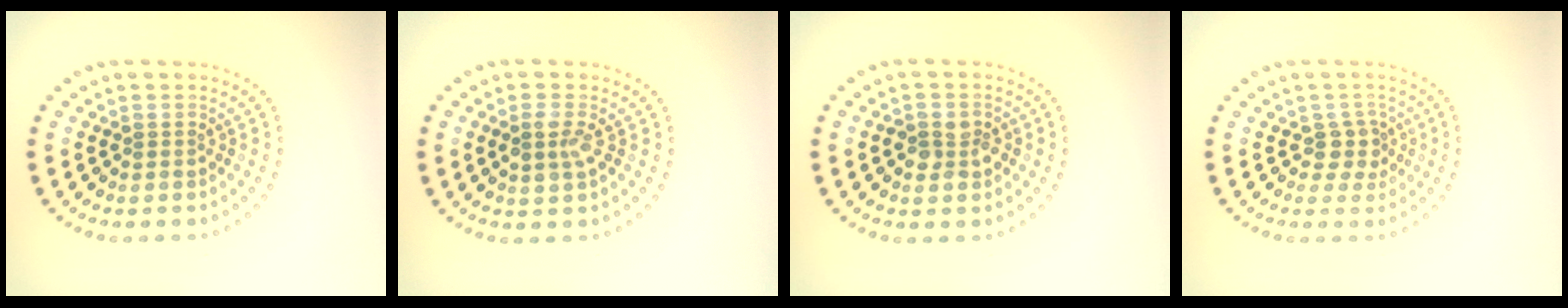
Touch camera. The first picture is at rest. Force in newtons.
{"total": 1.9, "press": 1.9, "slide": 0.5}
{"total": 2.5, "press": 2.4, "slide": 0.4}
{"total": 2.1, "press": 1.7, "slide": 1.3}